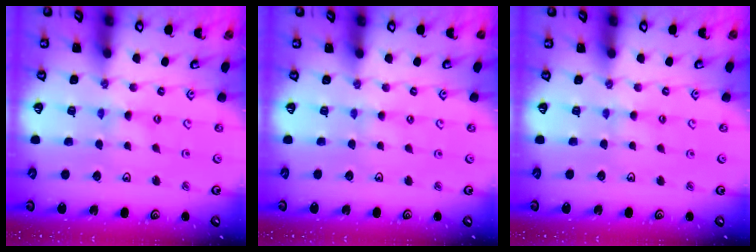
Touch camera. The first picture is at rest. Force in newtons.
{"total": 2.1, "press": 2.1, "slide": 0.4}
{"total": 2.4, "press": 2.4, "slide": 0.4}